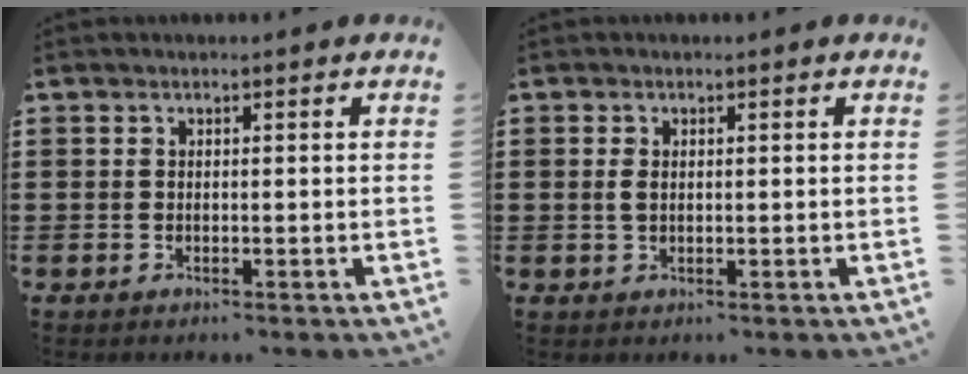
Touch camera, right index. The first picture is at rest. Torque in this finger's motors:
{"motor_torque": [0.12, 0.46, 0.10, 0.04]}